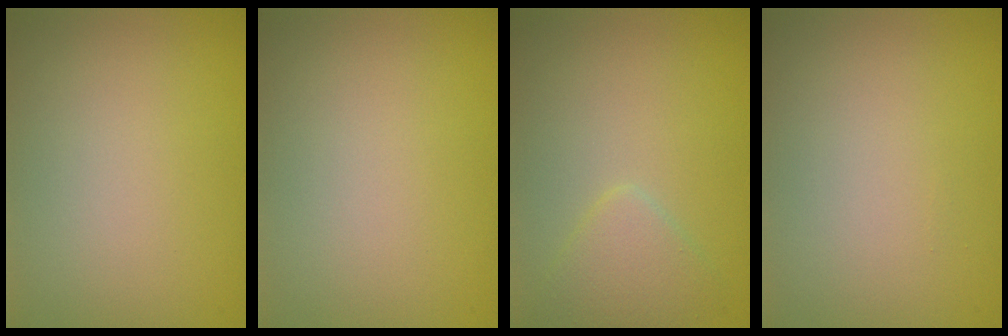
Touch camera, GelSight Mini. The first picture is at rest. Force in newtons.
{"total": 0.0}
{"total": 2.3, "press": 2.2, "slide": 0.2}
{"total": 0.0}